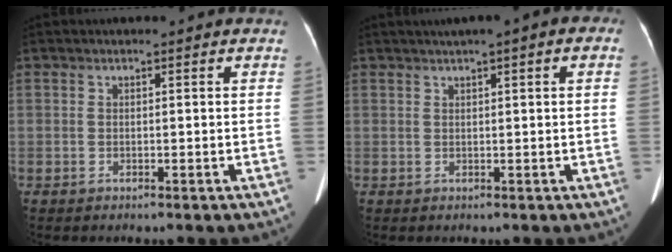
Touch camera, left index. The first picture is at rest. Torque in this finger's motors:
{"motor_torque": [0.90, -1.24, 0.18, 0.04]}